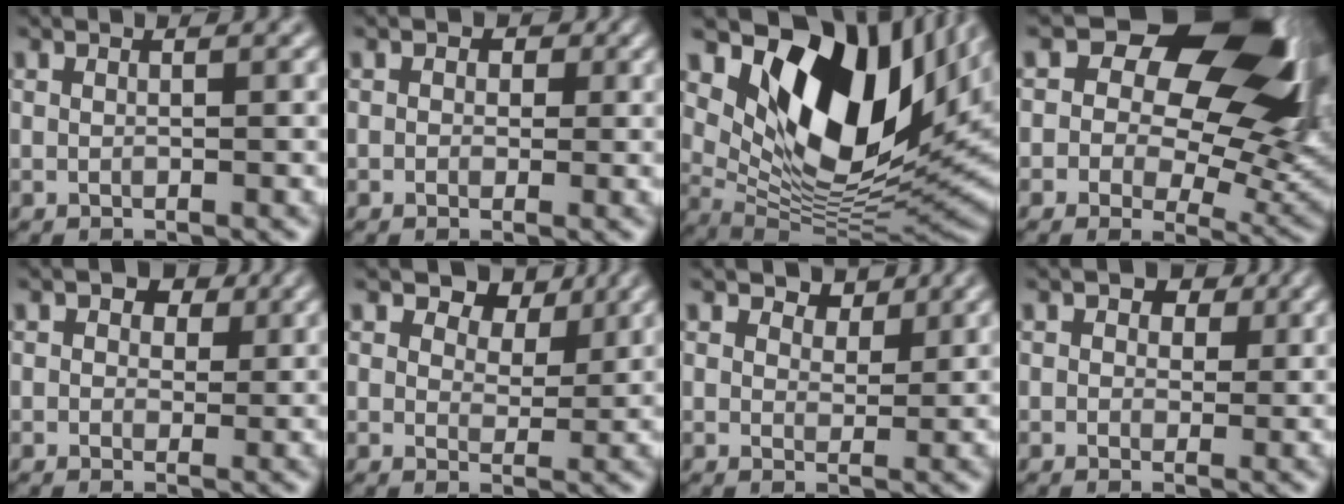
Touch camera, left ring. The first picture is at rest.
{"total": 2.3, "force": [1.0, 1.8, 1.0], "torque": [-0.019, 0.012, 0.002]}
{"total": 14.3, "force": [5.6, 7.6, 10.8], "torque": [-0.180, 0.005, 0.104]}
{"total": 14.4, "force": [6.2, 8.7, 9.6], "torque": [-0.129, 0.017, 0.106]}
{"total": 4.9, "force": [2.7, 3.2, 2.6], "torque": [-0.040, 0.026, 0.018]}
{"total": 4.3, "force": [3.3, 2.1, 1.8], "torque": [-0.029, 0.008, 0.035]}
{"total": 2.7, "force": [2.4, 1.1, 0.7], "torque": [-0.015, 0.007, 0.021]}
{"total": 4.3, "force": [2.4, 2.9, 2.2], "torque": [-0.035, 0.021, 0.014]}